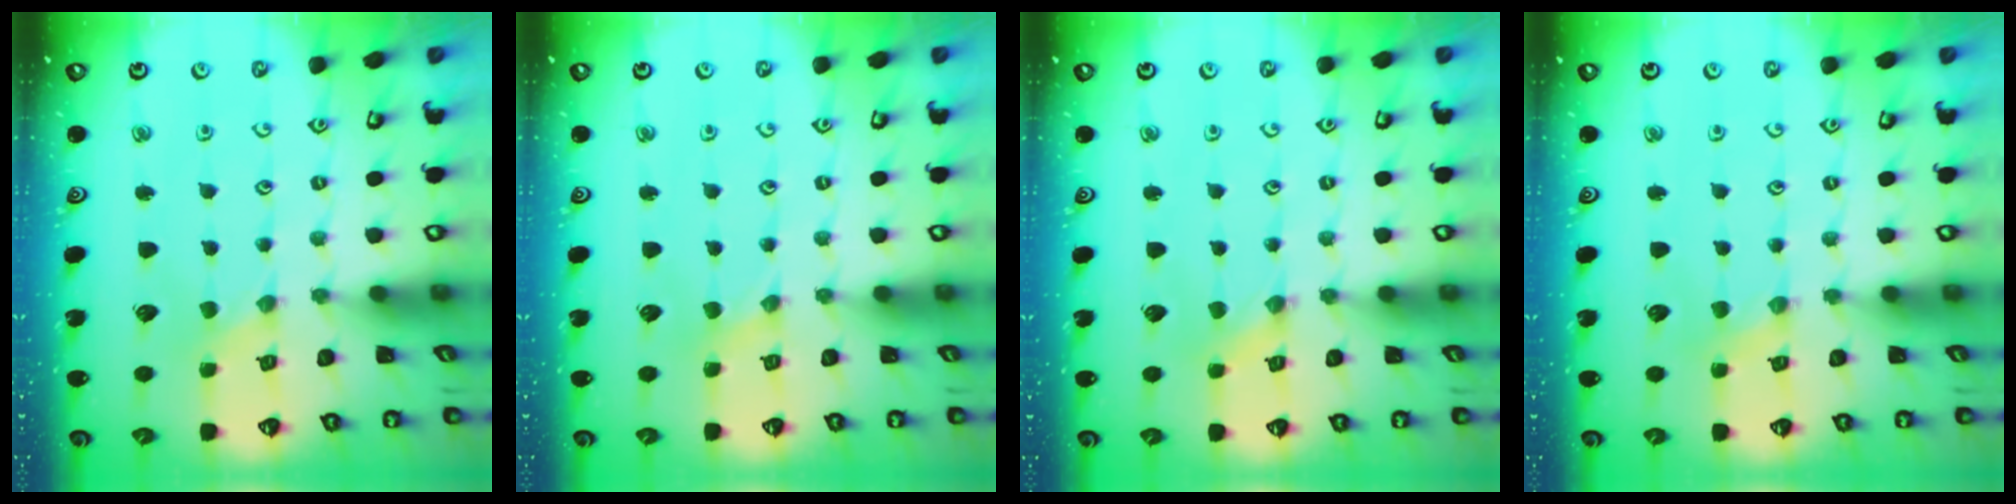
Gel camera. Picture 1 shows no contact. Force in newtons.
{"total": 0.7, "press": 0.7, "slide": 0.1}
{"total": 0.0}
{"total": 1.7, "press": 1.7, "slide": 0.3}